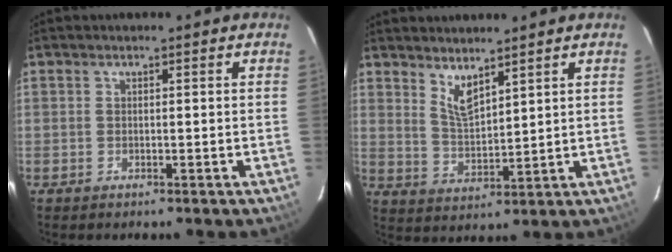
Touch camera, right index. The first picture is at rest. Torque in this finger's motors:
{"motor_torque": [-0.04, 0.17, 0.06, 0.05]}